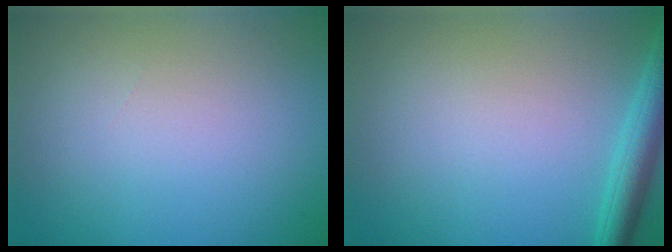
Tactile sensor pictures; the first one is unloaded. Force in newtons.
{"total": 3.0, "press": 3.0, "slide": 0.1}